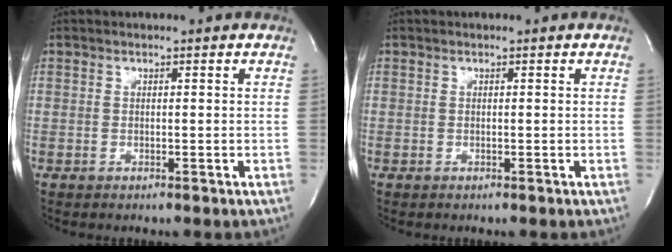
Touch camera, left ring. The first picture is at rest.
{"total": 0.0}